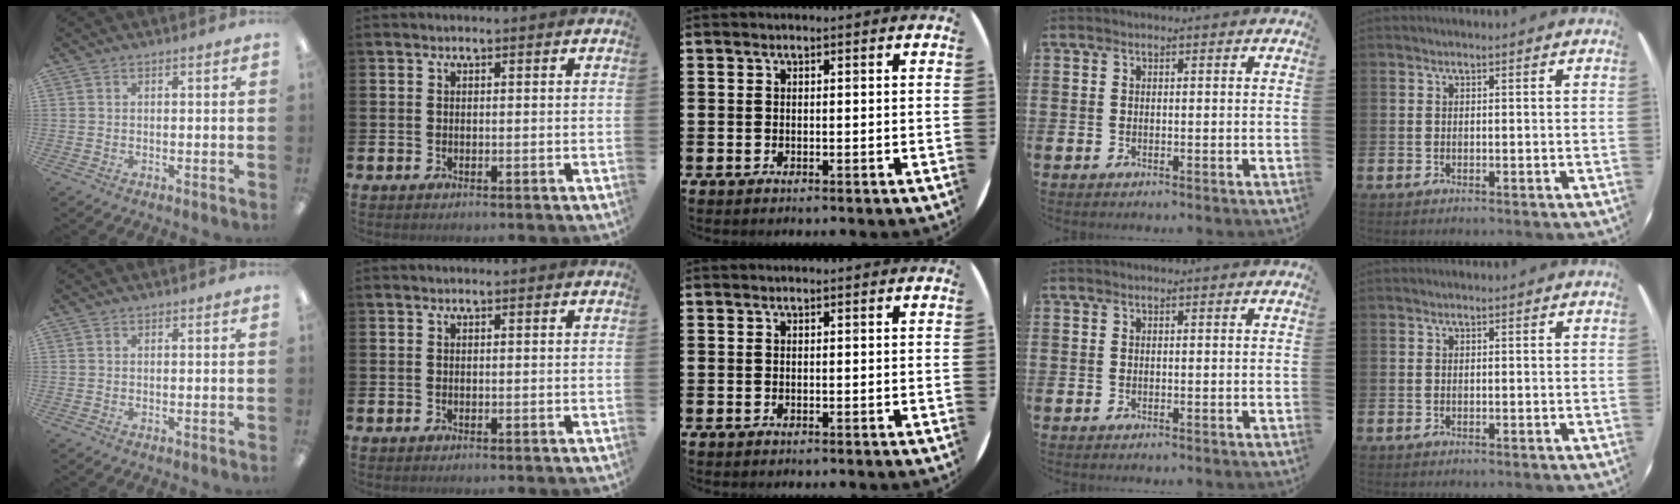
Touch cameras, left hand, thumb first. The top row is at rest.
{}